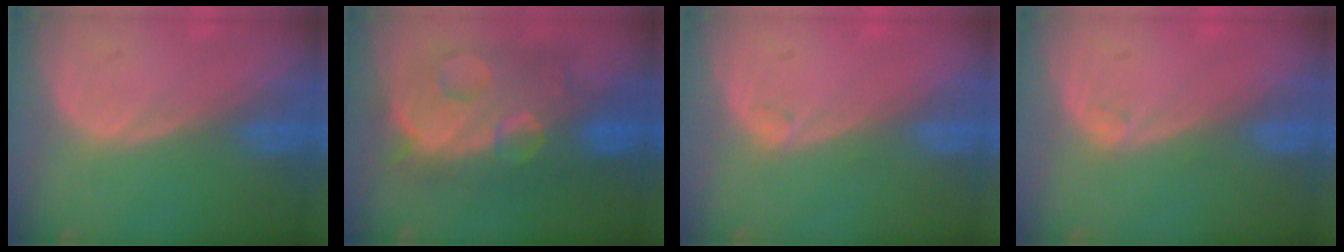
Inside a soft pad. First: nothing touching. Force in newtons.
{"total": 12.2, "press": 12.1, "slide": 1.3}
{"total": 0.6, "press": 0.6, "slide": 0.2}
{"total": 0.6, "press": 0.6, "slide": 0.2}